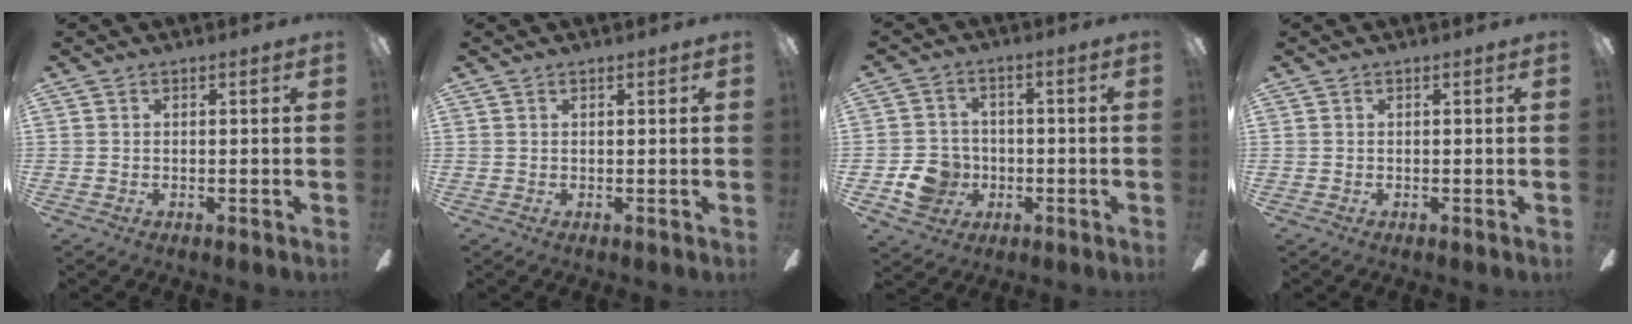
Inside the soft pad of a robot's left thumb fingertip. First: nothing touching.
{"total": 0.6, "force": [0.5, 0.2, 0.4], "torque": [-0.009, 0.001, 0.008]}
{"total": 8.6, "force": [-2.7, 7.6, 3.1], "torque": [-0.067, 0.020, -0.047]}
{"total": 0.0}